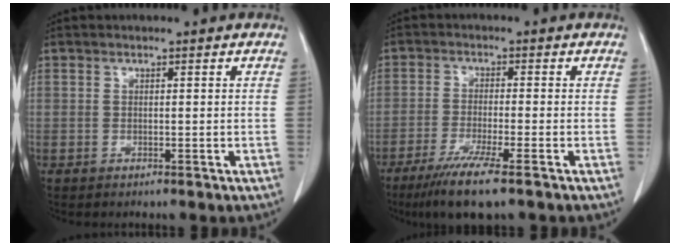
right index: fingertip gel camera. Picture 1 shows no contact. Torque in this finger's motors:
{"motor_torque": [0.75, -0.77, 0.40, 0.11]}